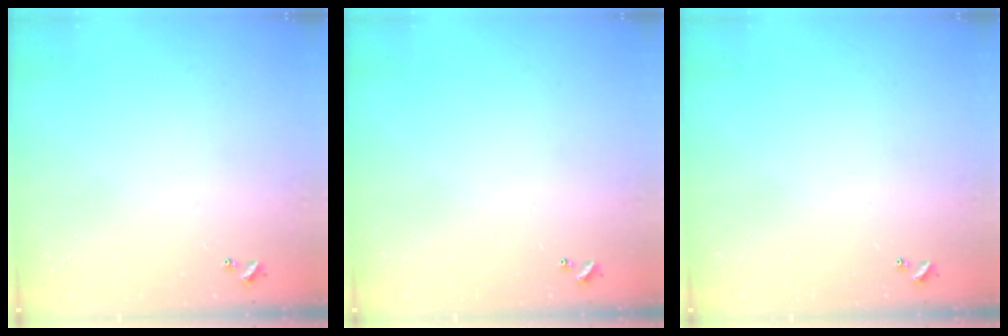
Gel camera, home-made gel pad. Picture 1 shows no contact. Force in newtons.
{"total": 0.0}
{"total": 0.0}